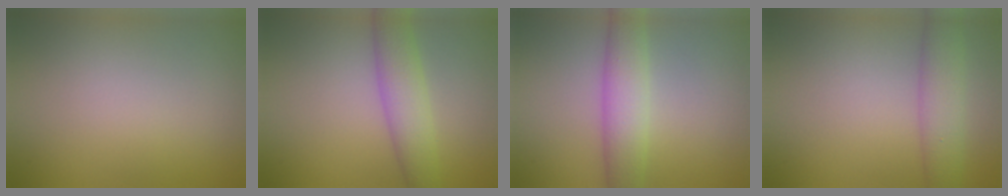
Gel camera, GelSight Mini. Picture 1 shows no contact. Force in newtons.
{"total": 4.4, "press": 4.4, "slide": 0.1}
{"total": 4.6, "press": 4.6, "slide": 0.1}
{"total": 4.3, "press": 4.3, "slide": 0.1}